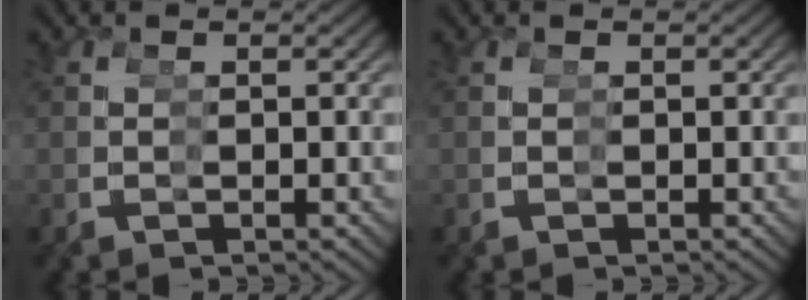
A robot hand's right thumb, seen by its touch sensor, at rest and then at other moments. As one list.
[{"total": 0.0}]